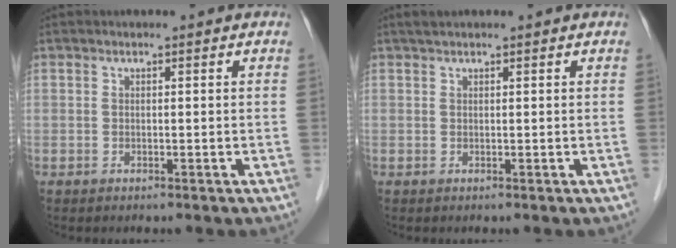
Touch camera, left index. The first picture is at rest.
{"total": 1.0, "force": [0.9, 0.1, 0.5], "torque": [-0.012, 0.011, 0.020]}